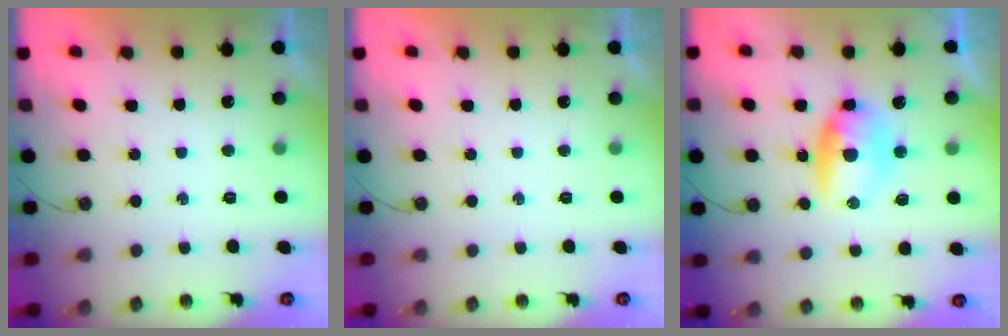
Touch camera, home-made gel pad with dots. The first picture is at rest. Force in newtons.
{"total": 0.0}
{"total": 17.5, "press": 10.4, "slide": 14.1}